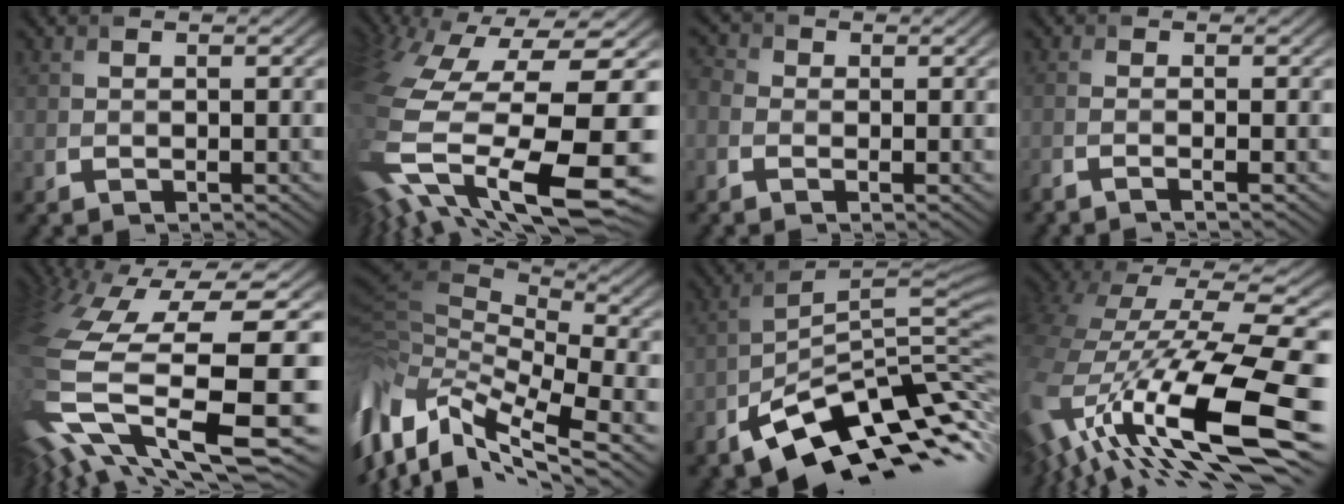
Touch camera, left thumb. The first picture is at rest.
{"total": 16.8, "force": [-3.6, 7.2, 14.8], "torque": [-0.313, -0.061, -0.031]}
{"total": 2.9, "force": [-0.6, 2.3, 1.6], "torque": [-0.044, 0.006, -0.024]}
{"total": 1.6, "force": [-1.1, -0.2, 1.1], "torque": [-0.010, 0.002, -0.038]}
{"total": 15.2, "force": [-3.9, 5.4, 13.7], "torque": [-0.335, -0.040, -0.039]}
{"total": 13.2, "force": [-4.6, 6.7, 10.4], "torque": [-0.270, -0.016, -0.073]}
{"total": 13.6, "force": [-6.6, 4.2, 11.1], "torque": [-0.193, -0.005, -0.115]}
{"total": 16.0, "force": [-4.7, 5.6, 14.2], "torque": [-0.297, -0.025, -0.071]}